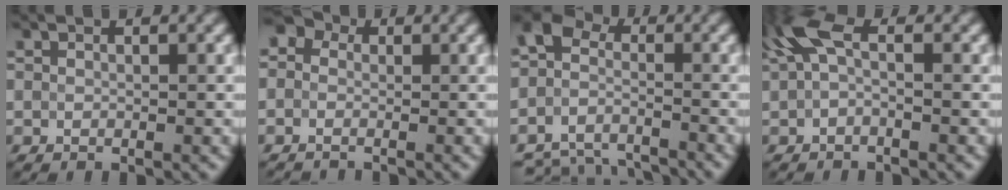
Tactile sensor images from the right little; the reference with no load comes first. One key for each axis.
{"total": 3.0, "fx": -0.9, "fy": 2.7, "fz": 1.1, "tx": -0.005, "ty": 0.013, "tz": -0.037}
{"total": 7.8, "fx": -5.3, "fy": 4.6, "fz": 3.4, "tx": -0.072, "ty": -0.018, "tz": -0.094}
{"total": 3.2, "fx": -0.2, "fy": 1.3, "fz": 2.9, "tx": -0.072, "ty": 0.009, "tz": -0.016}